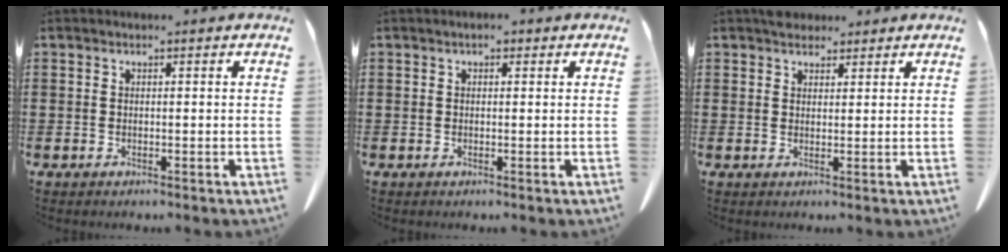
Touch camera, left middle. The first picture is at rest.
{"total": 0.8, "force": [0.4, 0.5, 0.5], "torque": [-0.012, 0.004, 0.006]}
{"total": 2.8, "force": [2.5, 1.3, 0.5], "torque": [-0.008, 0.001, 0.047]}